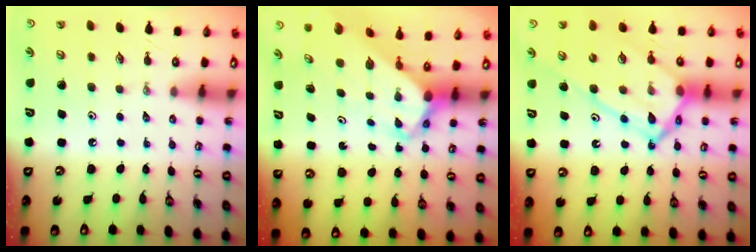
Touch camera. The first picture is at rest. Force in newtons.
{"total": 4.4, "press": 4.4, "slide": 0.3}
{"total": 18.9, "press": 18.8, "slide": 2.2}